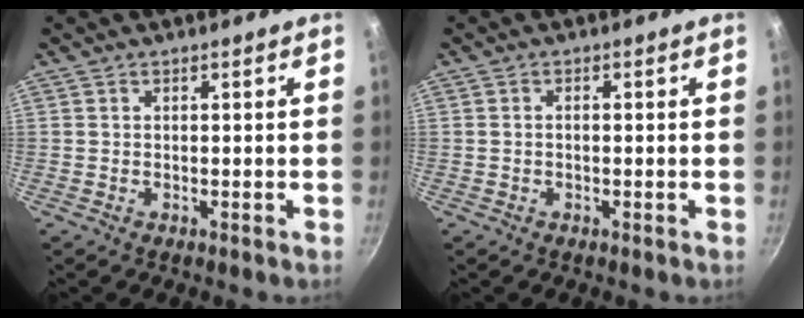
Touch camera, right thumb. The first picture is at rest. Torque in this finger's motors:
{"motor_torque": [0.32, 0.09, -0.48, 0.14, -0.02]}